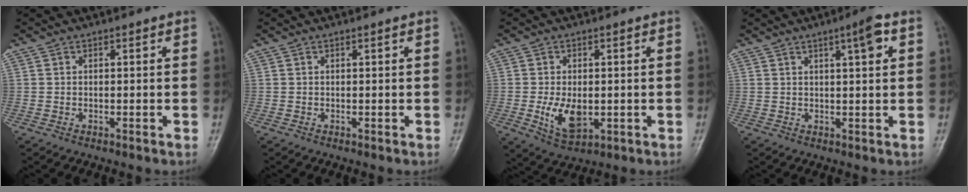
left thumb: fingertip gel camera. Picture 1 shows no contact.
{"total": 0.0}
{"total": 6.9, "force": [-1.0, 4.1, 5.5], "torque": [-0.094, -0.012, -0.008]}
{"total": 4.2, "force": [1.9, 0.6, 3.7], "torque": [-0.057, -0.002, 0.029]}